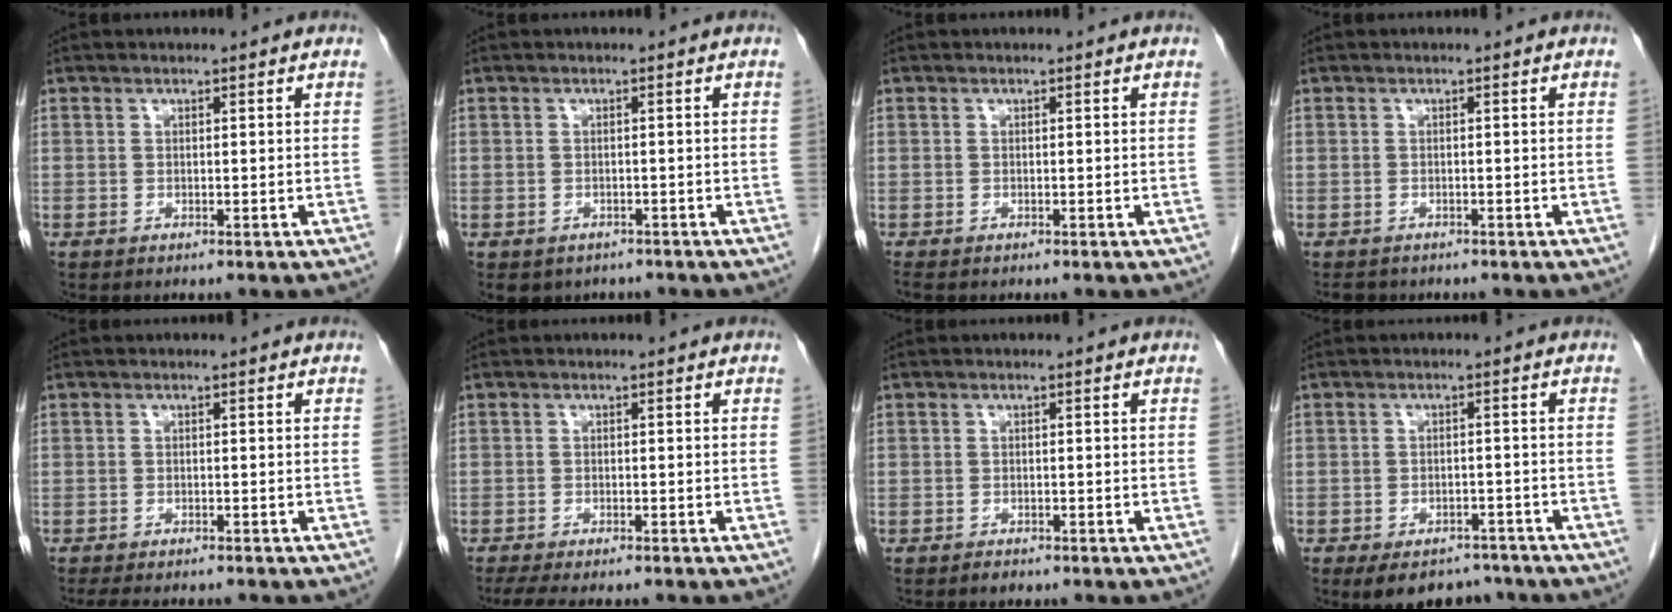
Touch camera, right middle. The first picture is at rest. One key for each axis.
{"total": 4.6, "fx": -3.5, "fy": 2.8, "fz": 0.8, "tx": -0.003, "ty": 0.005, "tz": -0.044}
{"total": 1.3, "fx": -1.1, "fy": 0.4, "fz": 0.5, "tx": -0.014, "ty": -0.004, "tz": -0.016}
{"total": 2.2, "fx": -1.9, "fy": 1.1, "fz": 0.4, "tx": -0.012, "ty": -0.003, "tz": -0.027}
{"total": 6.2, "fx": -5.3, "fy": 1.4, "fz": 2.7, "tx": -0.035, "ty": -0.009, "tz": -0.076}
{"total": 6.7, "fx": -5.6, "fy": 1.2, "fz": 3.6, "tx": -0.049, "ty": -0.014, "tz": -0.083}
{"total": 1.0, "fx": -0.8, "fy": 0.4, "fz": 0.4, "tx": -0.008, "ty": -0.002, "tz": -0.010}
{"total": 8.8, "fx": -6.9, "fy": 4.6, "fz": 3.1, "tx": -0.035, "ty": 0.004, "tz": -0.095}